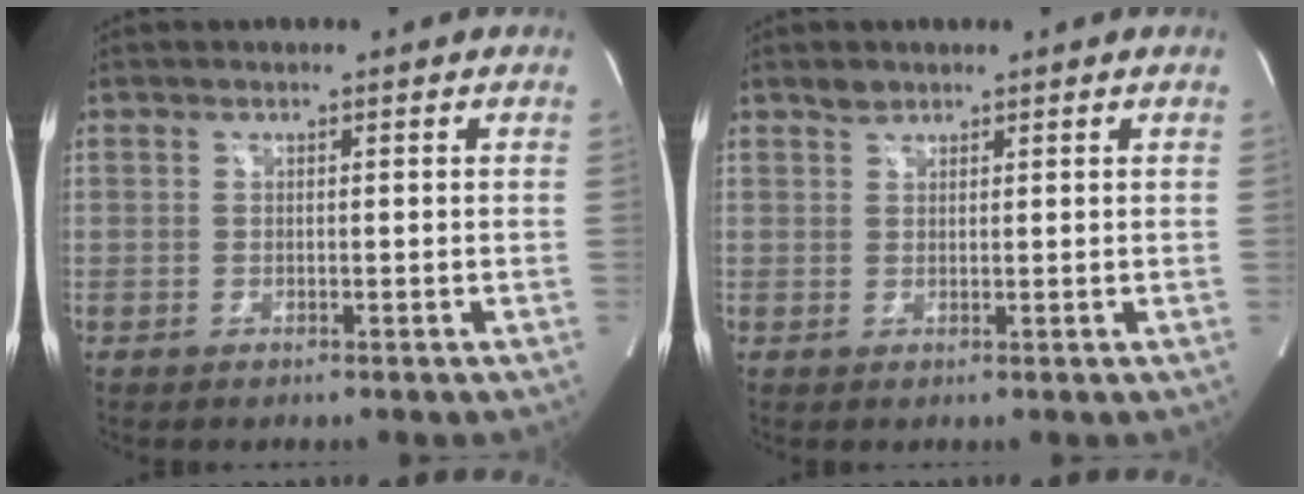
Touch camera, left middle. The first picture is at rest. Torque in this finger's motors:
{"motor_torque": [0.20, 0.05, -0.09, 0.00]}